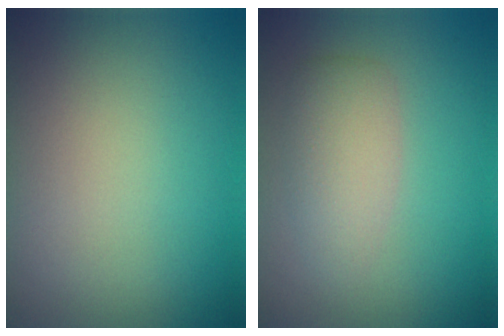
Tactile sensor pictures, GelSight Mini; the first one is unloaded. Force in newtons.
{"total": 3.0, "press": 3.0, "slide": 0.3}